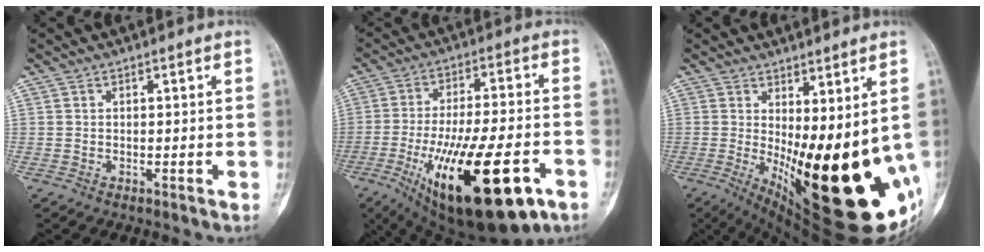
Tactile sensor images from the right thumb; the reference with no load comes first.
{"total": 25.5, "force": [-9.9, 8.8, 21.8], "torque": [-0.356, 0.008, -0.138]}
{"total": 25.6, "force": [-3.9, 9.0, 23.7], "torque": [-0.265, -0.042, -0.024]}